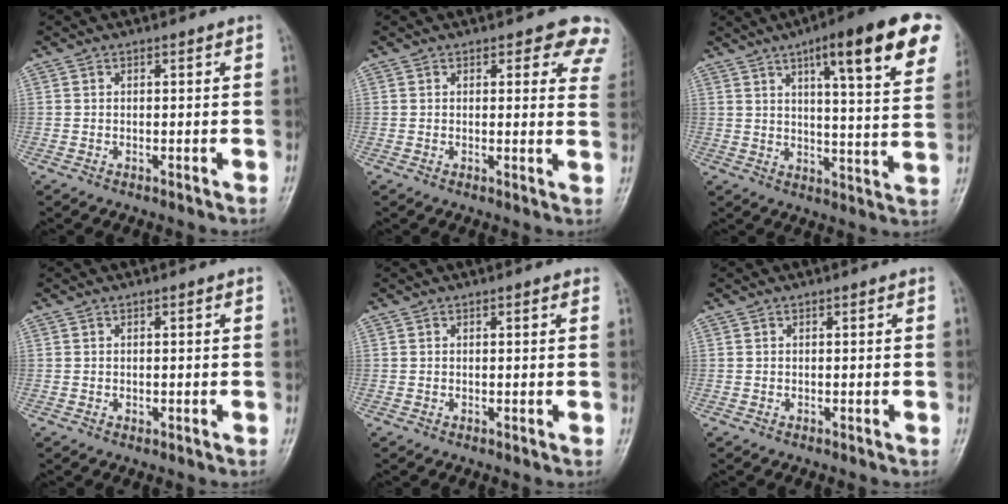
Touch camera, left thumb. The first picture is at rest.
{"total": 7.7, "force": [6.0, 3.4, 3.4], "torque": [0.007, -0.026, 0.043]}
{"total": 19.7, "force": [10.2, 3.9, 16.4], "torque": [-0.198, -0.024, 0.138]}
{"total": 0.5, "force": [-0.1, 0.4, 0.3], "torque": [-0.002, 0.000, -0.001]}
{"total": 0.7, "force": [0.4, 0.3, 0.6], "torque": [-0.010, 0.000, 0.003]}
{"total": 0.0}